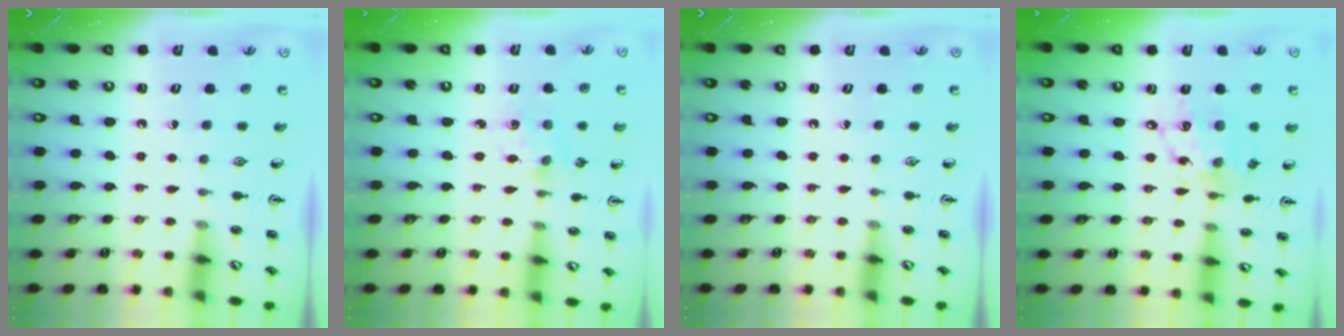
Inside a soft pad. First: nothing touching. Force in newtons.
{"total": 1.8, "press": 1.8, "slide": 0.3}
{"total": 0.0}
{"total": 12.7, "press": 12.7, "slide": 0.9}